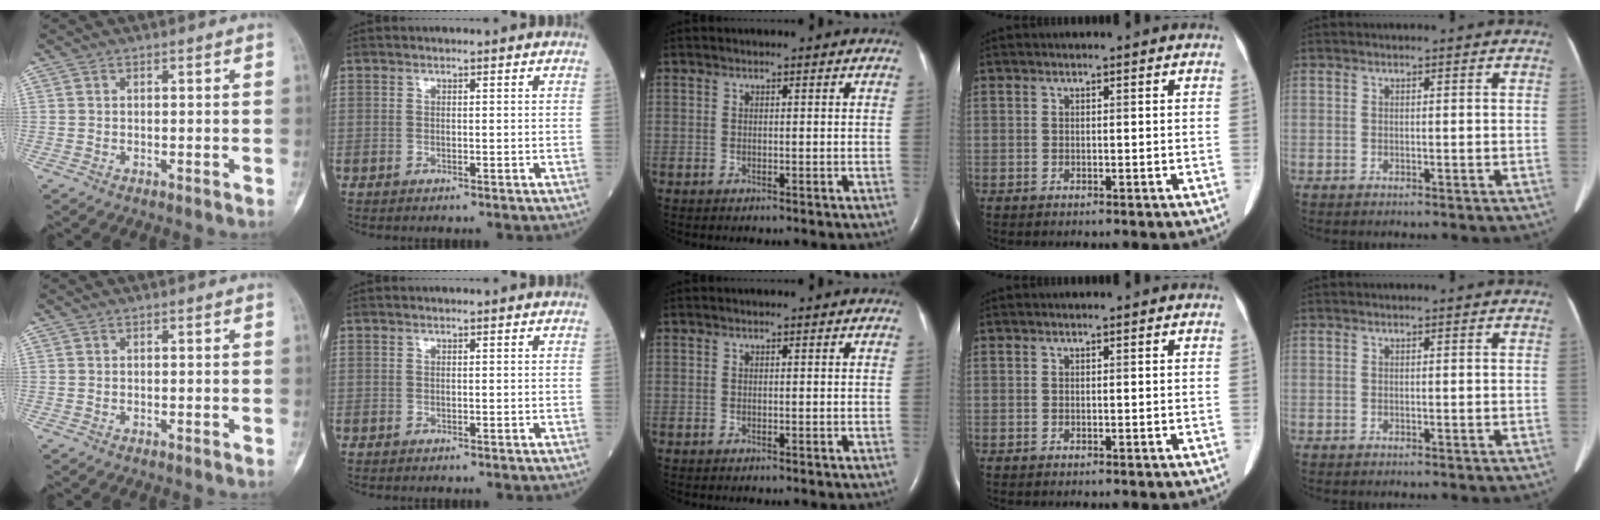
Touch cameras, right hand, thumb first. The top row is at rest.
{}